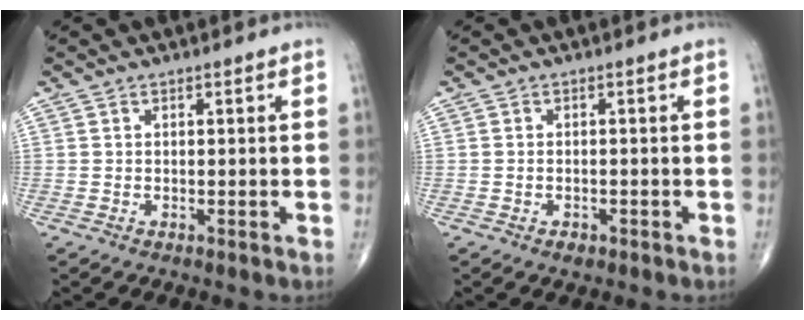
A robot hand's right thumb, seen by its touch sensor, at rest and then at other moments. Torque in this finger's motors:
{"motor_torque": [-0.55, -0.22, -0.44, -0.34, 0.07]}